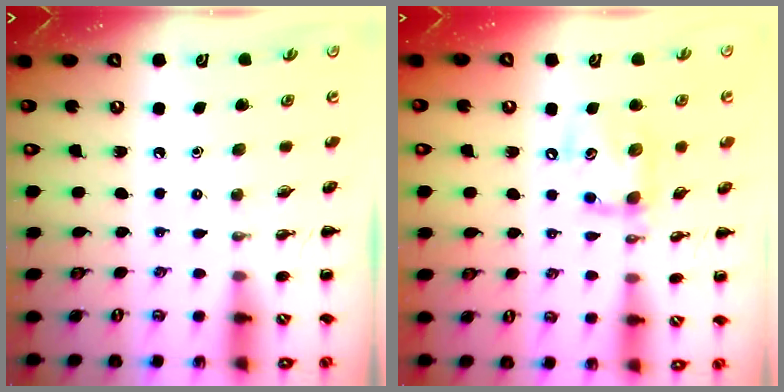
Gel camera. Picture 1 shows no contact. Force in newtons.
{"total": 12.5, "press": 12.3, "slide": 2.2}